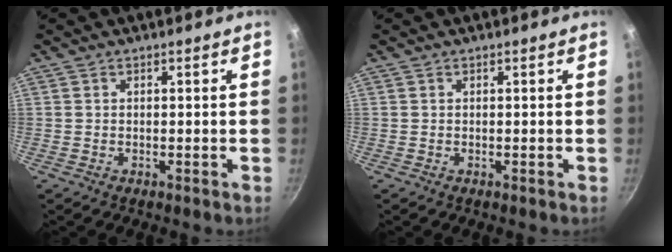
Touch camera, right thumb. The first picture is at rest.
{"total": 0.0}